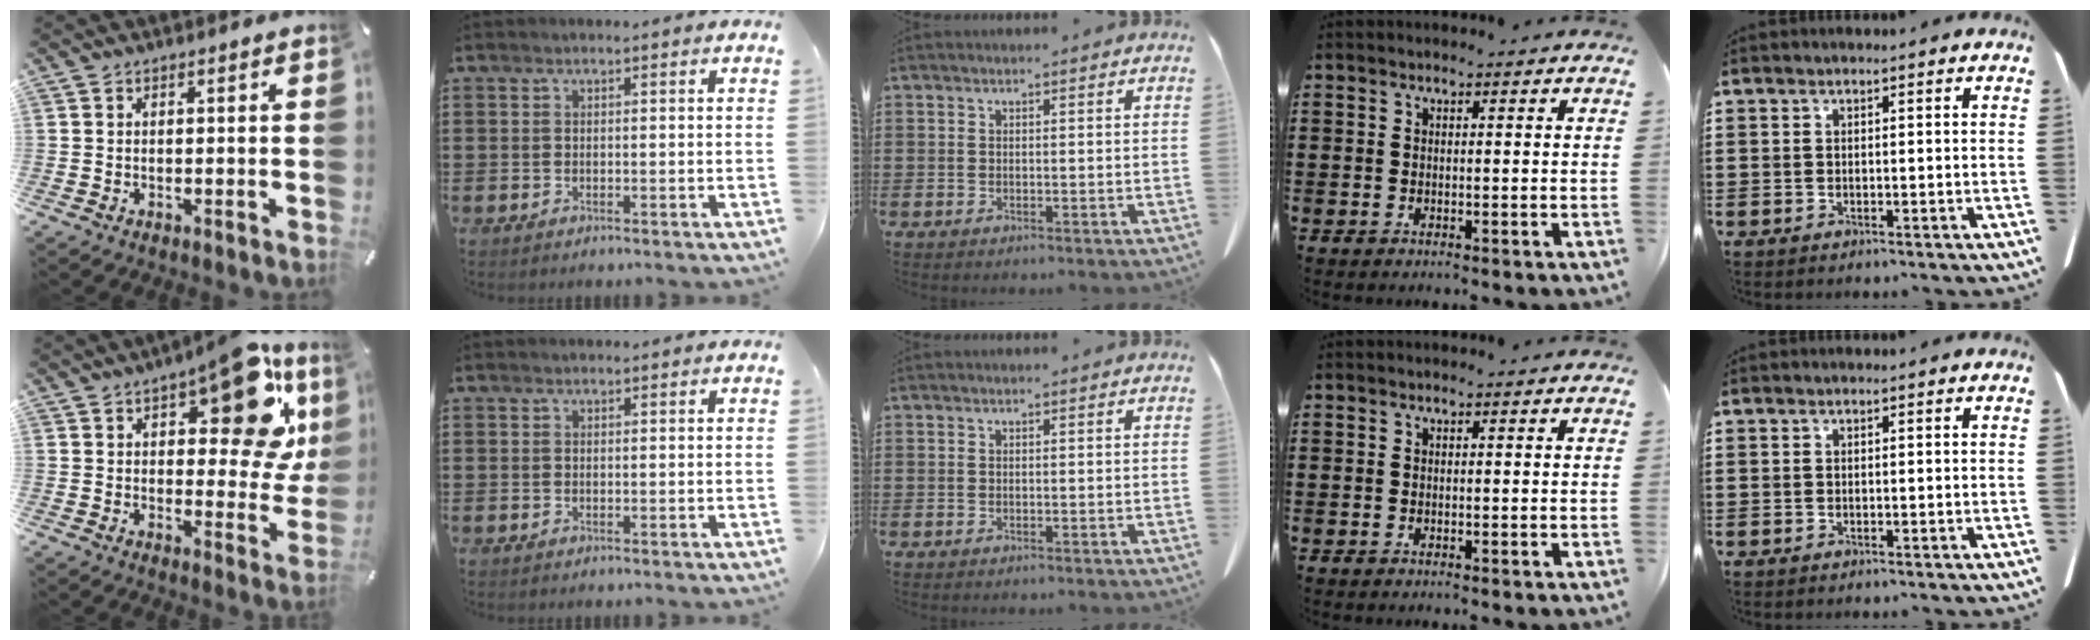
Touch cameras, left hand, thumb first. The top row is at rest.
{"thumb": {"total": 19.8, "force": [9.8, 8.8, 14.8], "torque": [-0.180, -0.064, 0.156]}}